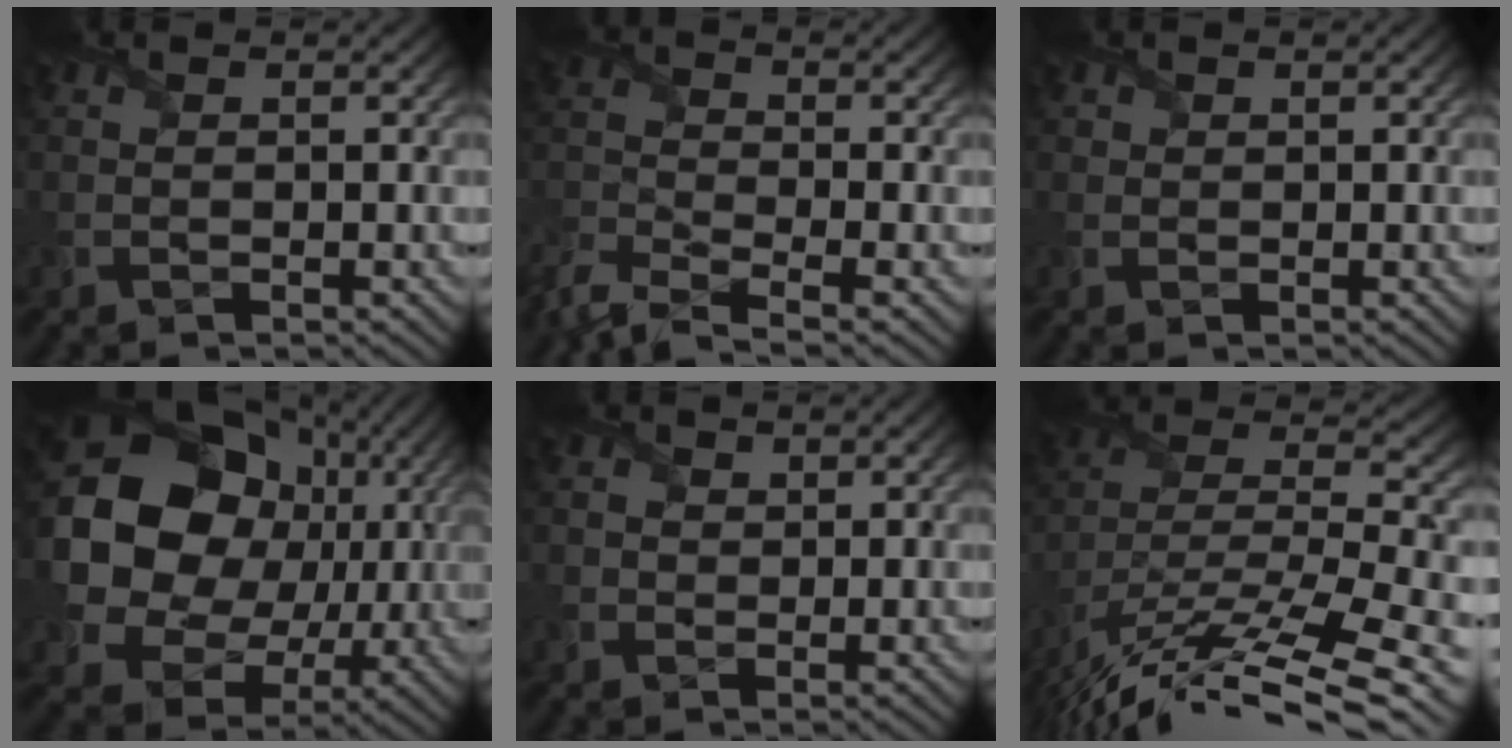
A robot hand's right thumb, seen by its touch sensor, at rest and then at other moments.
{"total": 6.7, "force": [-5.4, 1.7, 3.5], "torque": [-0.084, -0.018, -0.119]}
{"total": 0.9, "force": [0.5, 0.8, 0.1], "torque": [-0.005, -0.002, 0.008]}
{"total": 23.0, "force": [4.7, 19.4, 11.6], "torque": [-0.293, 0.000, 0.096]}
{"total": 1.6, "force": [0.4, 1.5, 0.2], "torque": [-0.012, -0.001, 0.003]}
{"total": 15.8, "force": [-12.0, 3.6, 9.6], "torque": [-0.205, 0.014, -0.196]}